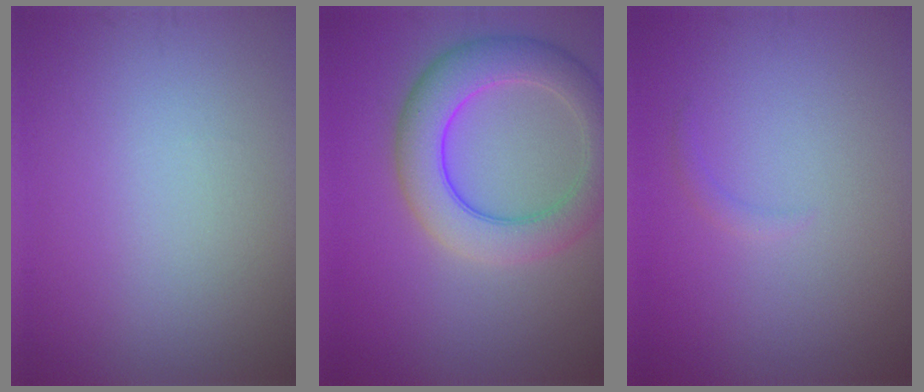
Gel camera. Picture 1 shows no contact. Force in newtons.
{"total": 6.7, "press": 6.7, "slide": 0.4}
{"total": 0.7, "press": 0.7, "slide": 0.1}